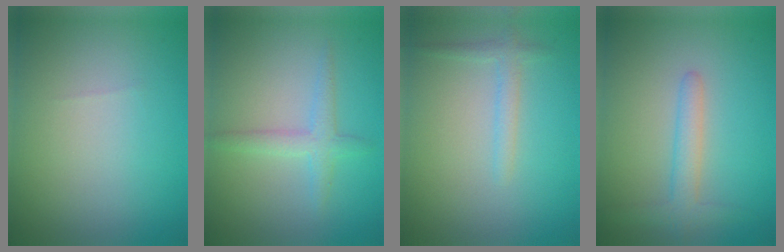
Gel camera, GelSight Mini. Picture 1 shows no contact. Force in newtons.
{"total": 2.2, "press": 2.2, "slide": 0.0}
{"total": 1.5, "press": 1.5, "slide": 0.2}
{"total": 2.6, "press": 2.6, "slide": 0.2}